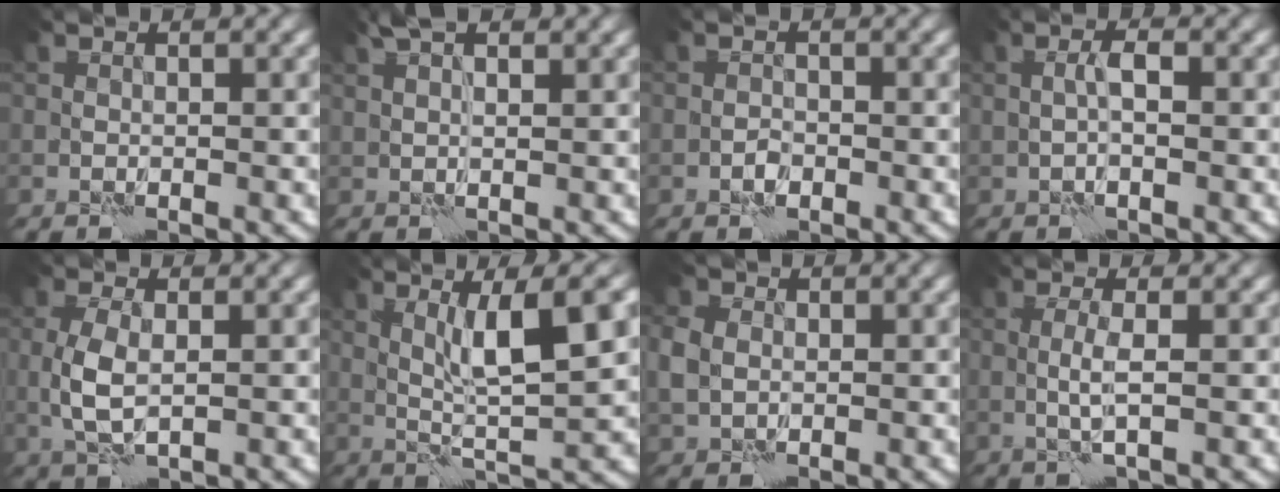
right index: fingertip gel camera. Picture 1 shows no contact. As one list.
[{"total": 2.6, "force": [1.9, 0.5, 1.6], "torque": [-0.033, 0.006, 0.032]}, {"total": 0.8, "force": [-0.5, 0.5, 0.4], "torque": [-0.003, 0.003, -0.009]}, {"total": 1.3, "force": [0.3, 0.1, 1.3], "torque": [-0.025, 0.004, 0.004]}, {"total": 3.2, "force": [0.2, 1.6, 2.8], "torque": [-0.070, -0.005, 0.005]}, {"total": 6.6, "force": [2.0, 0.7, 6.3], "torque": [-0.106, 0.000, 0.038]}, {"total": 3.6, "force": [0.3, 2.9, 2.0], "torque": [-0.056, 0.006, 0.004]}, {"total": 1.7, "force": [0.3, -0.1, 1.7], "torque": [-0.037, -0.004, 0.003]}]